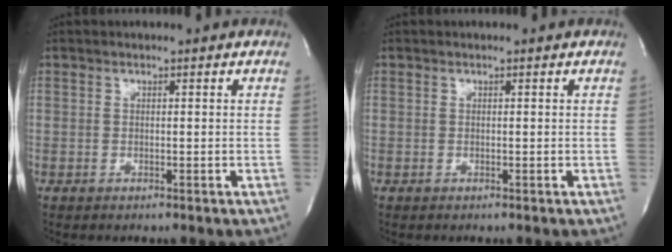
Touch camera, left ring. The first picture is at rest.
{"total": 0.0}